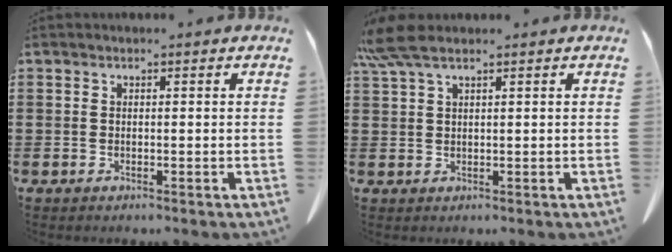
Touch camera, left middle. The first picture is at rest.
{"total": 4.8, "force": [3.1, 1.0, 3.5], "torque": [-0.090, -0.005, 0.054]}